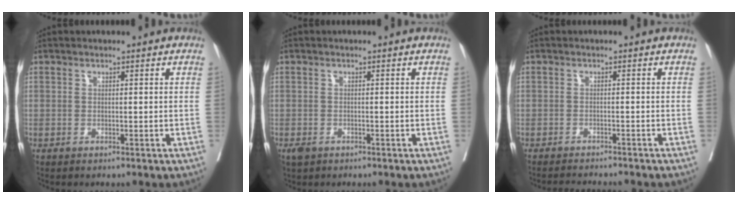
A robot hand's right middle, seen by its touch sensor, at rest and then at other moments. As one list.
[{"total": 1.9, "force": [-1.2, 1.3, 0.8], "torque": [-0.018, -0.002, -0.013]}, {"total": 6.1, "force": [-5.8, 0.4, 1.9], "torque": [-0.017, -0.010, -0.078]}]